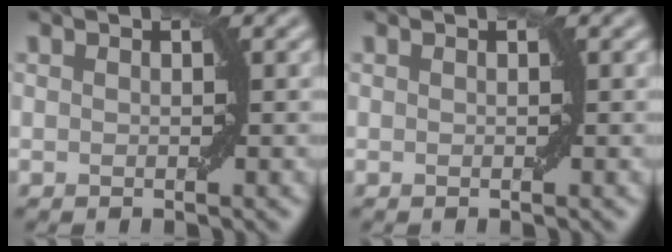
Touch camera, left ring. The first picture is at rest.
{"total": 0.0}